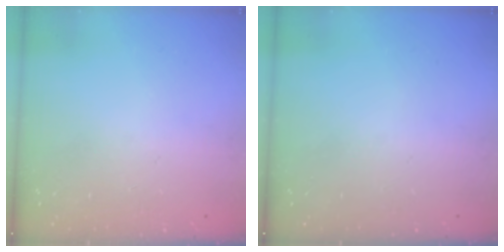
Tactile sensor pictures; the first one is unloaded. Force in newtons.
{"total": 0.0}